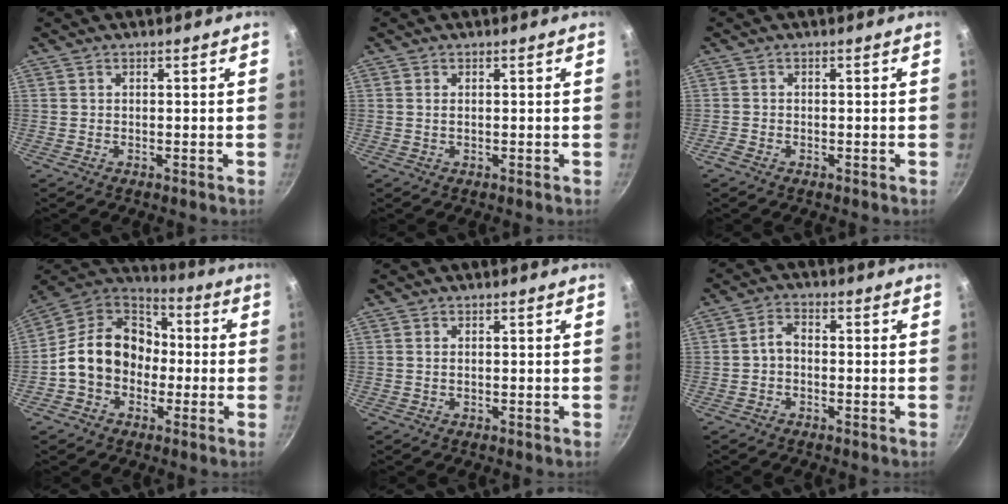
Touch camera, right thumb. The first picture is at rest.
{"total": 0.8, "force": [0.1, 0.4, 0.6], "torque": [-0.012, 0.001, 0.001]}
{"total": 1.3, "force": [-0.9, 0.7, 0.6], "torque": [-0.021, 0.003, -0.022]}
{"total": 16.9, "force": [-1.6, 13.6, 9.8], "torque": [-0.133, 0.052, -0.042]}
{"total": 0.6, "force": [0.1, 0.3, 0.5], "torque": [-0.009, 0.001, 0.002]}
{"total": 3.3, "force": [-0.7, 2.3, 2.3], "torque": [-0.039, 0.021, -0.020]}